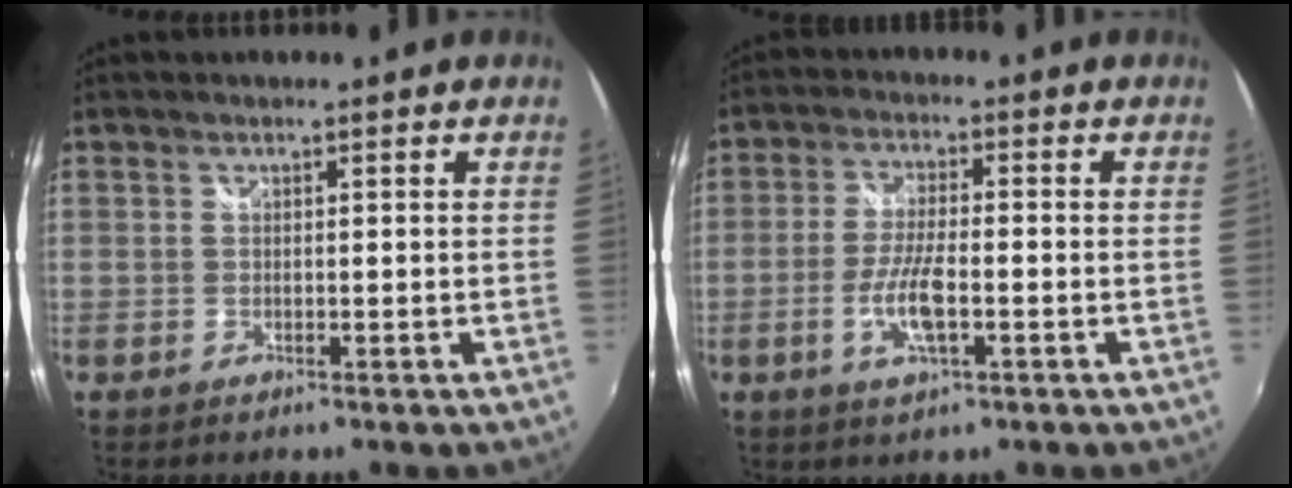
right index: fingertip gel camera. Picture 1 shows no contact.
{"total": 7.4, "force": [-2.3, 1.9, 6.8], "torque": [-0.140, -0.005, -0.044]}